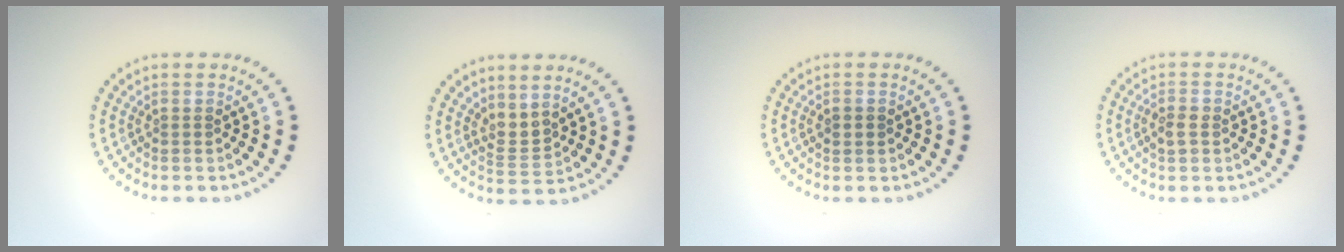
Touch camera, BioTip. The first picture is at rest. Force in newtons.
{"total": 2.0, "press": 1.4, "slide": 1.3}
{"total": 1.2, "press": 1.2, "slide": 0.2}
{"total": 1.6, "press": 1.5, "slide": 0.3}